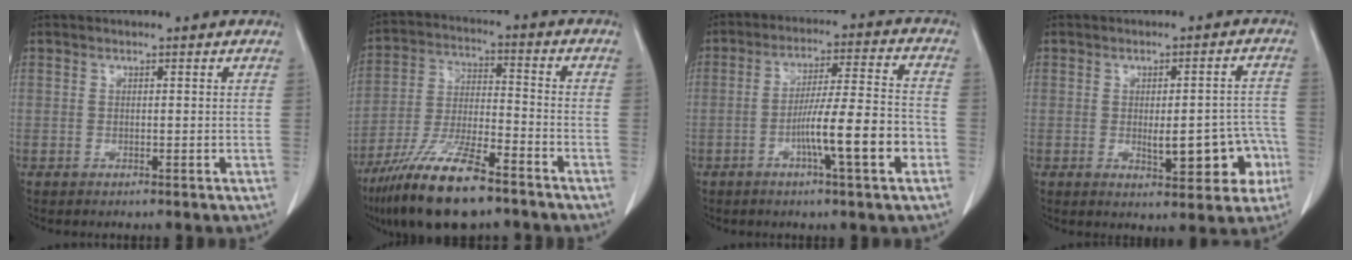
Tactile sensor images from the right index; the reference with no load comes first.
{"total": 14.9, "force": [-10.5, 3.0, 10.1], "torque": [-0.204, -0.025, -0.191]}
{"total": 11.5, "force": [-4.2, 0.3, 10.7], "torque": [-0.177, 0.005, -0.068]}
{"total": 9.4, "force": [-2.6, 3.6, 8.3], "torque": [-0.093, 0.021, -0.024]}